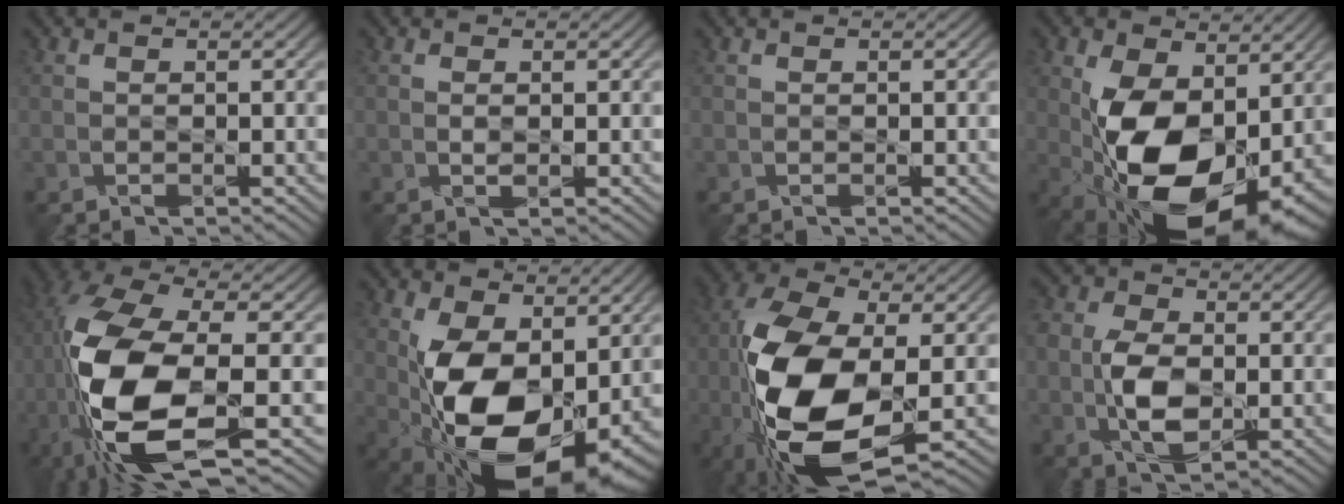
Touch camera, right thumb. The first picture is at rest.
{"total": 0.7, "force": [0.2, 0.0, 0.6], "torque": [-0.015, 0.002, 0.006]}
{"total": 0.0}
{"total": 15.5, "force": [-0.8, 9.0, 12.5], "torque": [-0.233, -0.027, -0.008]}
{"total": 15.5, "force": [-4.0, 5.7, 13.9], "torque": [-0.325, -0.015, -0.073]}
{"total": 15.5, "force": [-0.9, 8.9, 12.7], "torque": [-0.233, -0.028, -0.008]}
{"total": 16.0, "force": [-3.6, 7.6, 13.6], "torque": [-0.313, -0.014, -0.075]}
{"total": 6.8, "force": [-0.9, 4.0, 5.5], "torque": [-0.119, 0.002, -0.024]}